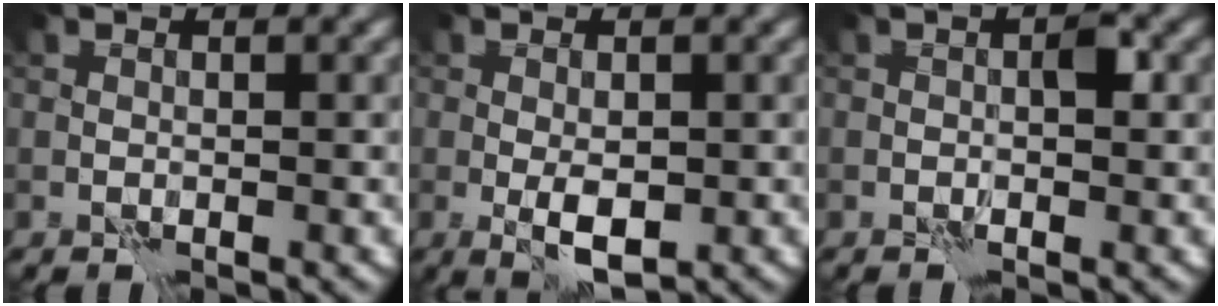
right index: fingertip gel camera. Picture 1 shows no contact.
{"total": 3.1, "force": [-0.5, 1.3, 2.7], "torque": [-0.047, -0.005, -0.002]}
{"total": 1.3, "force": [0.0, 0.5, 1.2], "torque": [-0.016, 0.004, -0.002]}